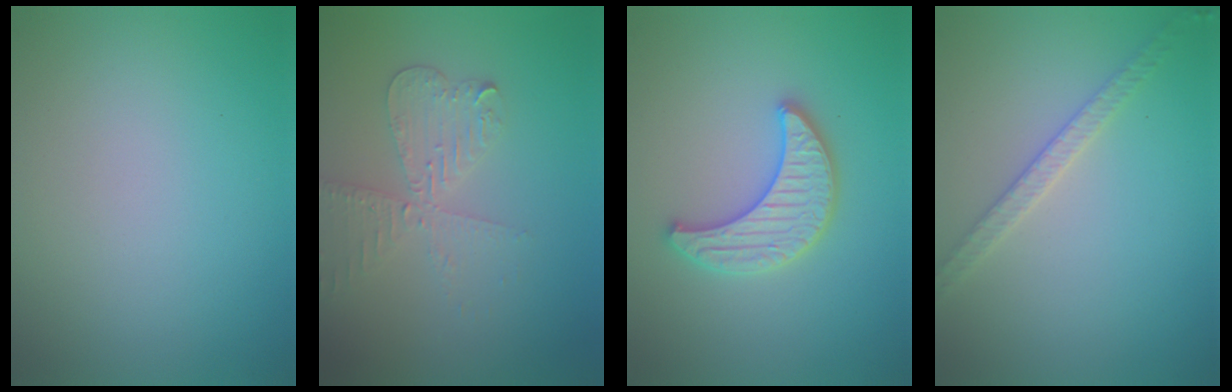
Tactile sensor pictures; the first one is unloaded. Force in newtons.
{"total": 3.9, "press": 3.3, "slide": 2.1}
{"total": 3.6, "press": 3.5, "slide": 0.7}
{"total": 2.1, "press": 2.0, "slide": 0.6}